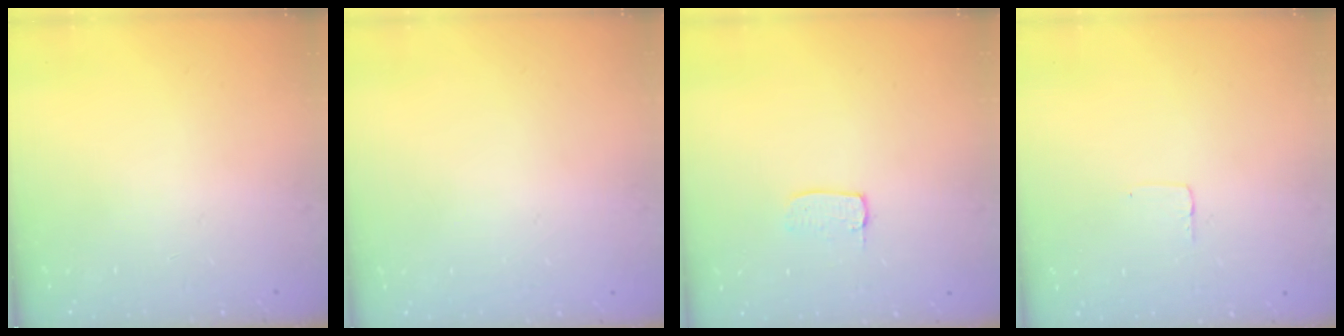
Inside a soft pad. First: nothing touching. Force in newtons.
{"total": 0.0}
{"total": 3.4, "press": 3.4, "slide": 0.1}
{"total": 2.5, "press": 2.5, "slide": 0.1}